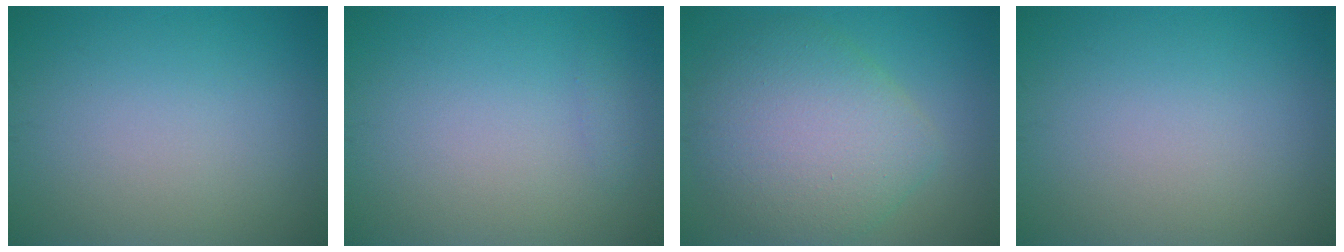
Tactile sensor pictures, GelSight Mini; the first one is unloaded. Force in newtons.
{"total": 0.5, "press": 0.5, "slide": 0.1}
{"total": 7.5, "press": 7.5, "slide": 0.6}
{"total": 0.0}